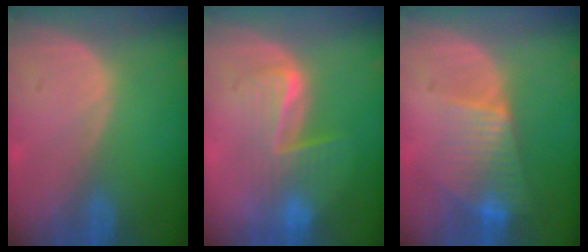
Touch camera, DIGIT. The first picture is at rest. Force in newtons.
{"total": 6.4, "press": 6.2, "slide": 1.5}
{"total": 7.8, "press": 6.7, "slide": 4.1}